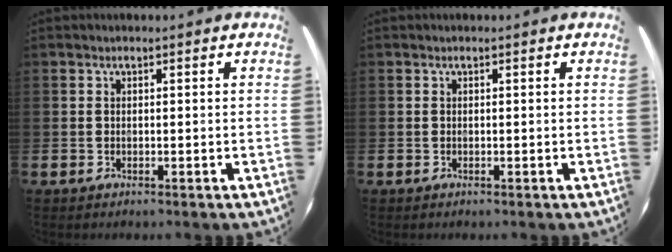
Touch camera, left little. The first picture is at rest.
{"total": 0.0}